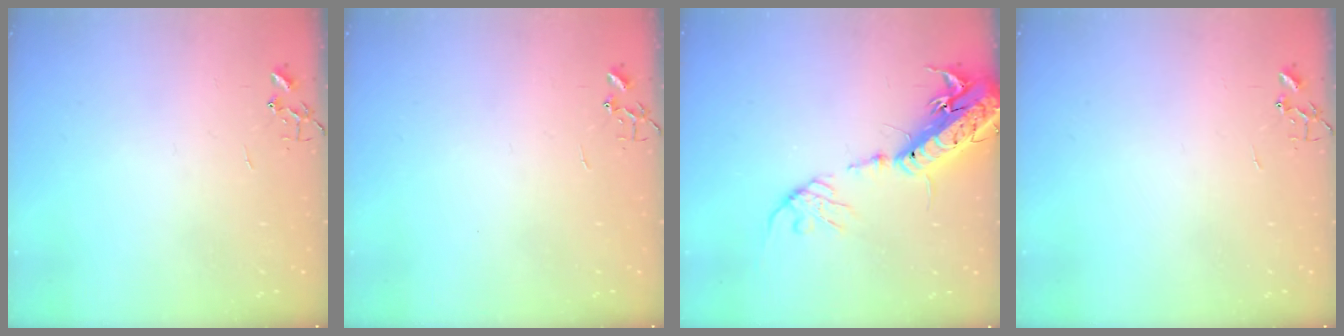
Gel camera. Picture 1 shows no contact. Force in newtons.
{"total": 0.0}
{"total": 19.6, "press": 19.1, "slide": 4.3}
{"total": 0.0}